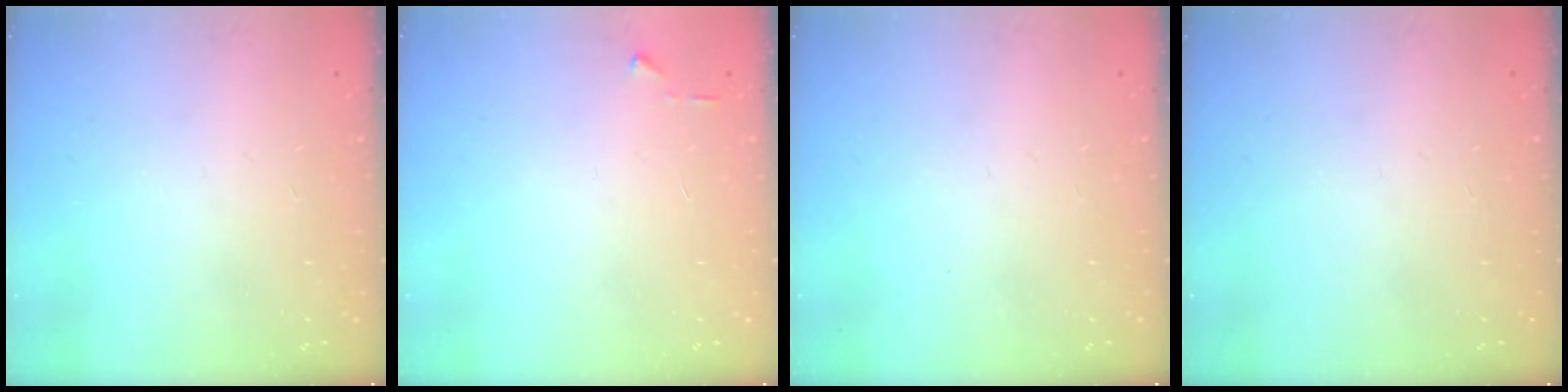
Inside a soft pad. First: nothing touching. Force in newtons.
{"total": 3.2, "press": 3.2, "slide": 0.4}
{"total": 0.0}
{"total": 0.0}